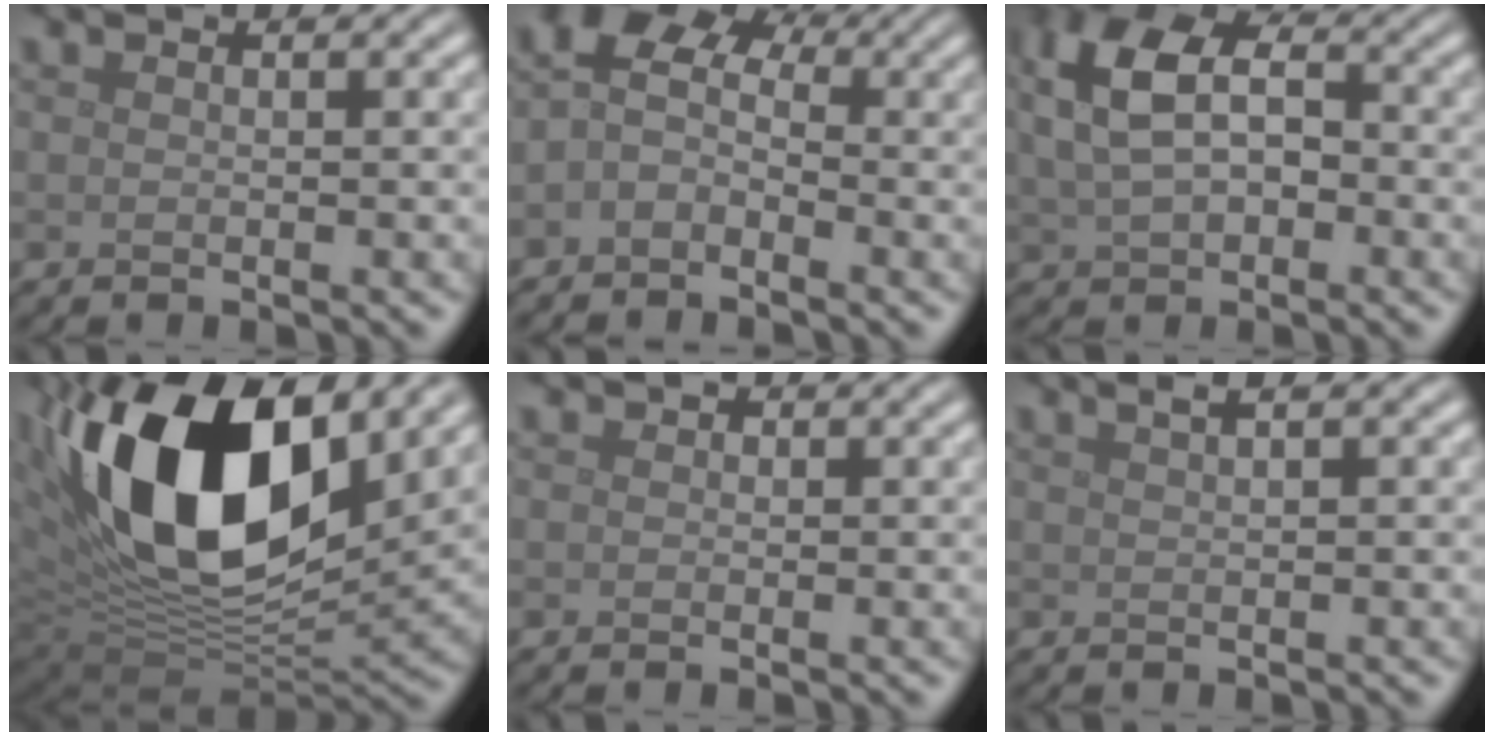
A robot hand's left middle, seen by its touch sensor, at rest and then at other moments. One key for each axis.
{"total": 4.5, "fx": -0.6, "fy": 3.1, "fz": 3.2, "tx": -0.056, "ty": 0.016, "tz": -0.029}
{"total": 7.2, "fx": 1.1, "fy": 4.7, "fz": 5.3, "tx": -0.130, "ty": 0.013, "tz": 0.014}
{"total": 18.2, "fx": 6.0, "fy": 9.5, "fz": 14.4, "tx": -0.263, "ty": 0.009, "tz": 0.097}
{"total": 0.8, "fx": 0.4, "fy": 0.6, "fz": 0.2, "tx": -0.001, "ty": -0.003, "tz": -0.001}
{"total": 2.0, "fx": 1.2, "fy": 0.7, "fz": 1.4, "tx": -0.014, "ty": 0.003, "tz": 0.008}